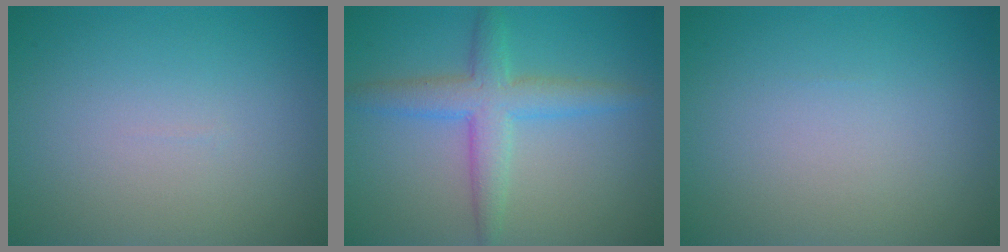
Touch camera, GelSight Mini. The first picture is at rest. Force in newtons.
{"total": 4.1, "press": 4.1, "slide": 0.1}
{"total": 0.0}